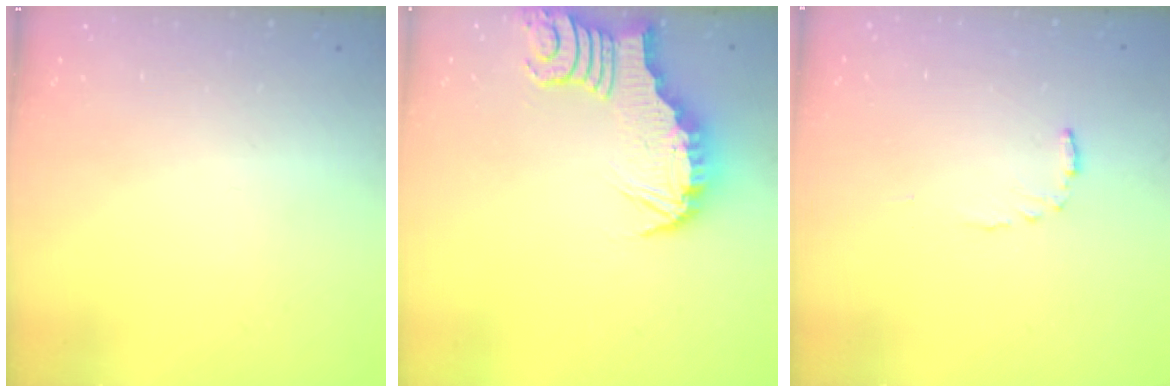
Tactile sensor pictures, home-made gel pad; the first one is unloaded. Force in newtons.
{"total": 3.4, "press": 3.4, "slide": 0.1}
{"total": 4.5, "press": 4.4, "slide": 0.6}